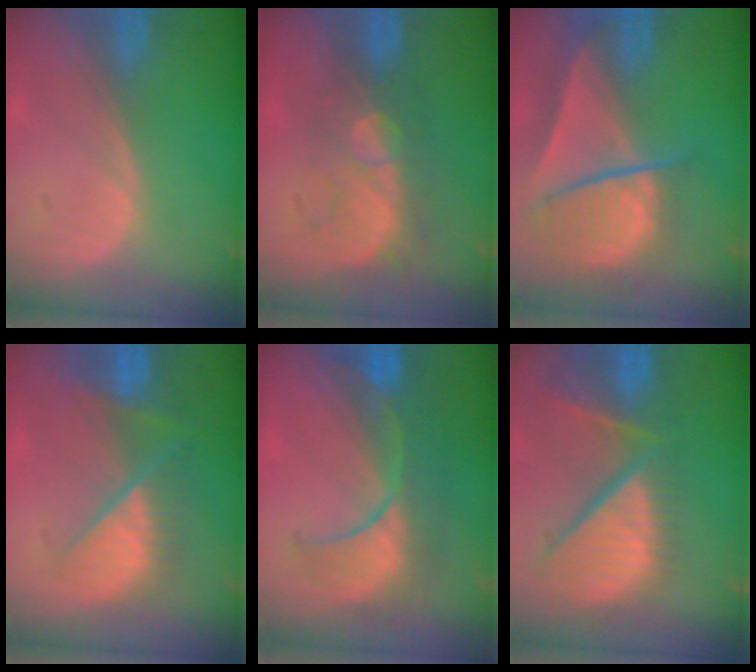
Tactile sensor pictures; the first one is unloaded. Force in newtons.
{"total": 8.9, "press": 7.7, "slide": 4.6}
{"total": 9.7, "press": 8.3, "slide": 5.1}
{"total": 8.6, "press": 7.9, "slide": 3.4}
{"total": 8.7, "press": 8.6, "slide": 1.5}
{"total": 13.0, "press": 10.9, "slide": 7.1}